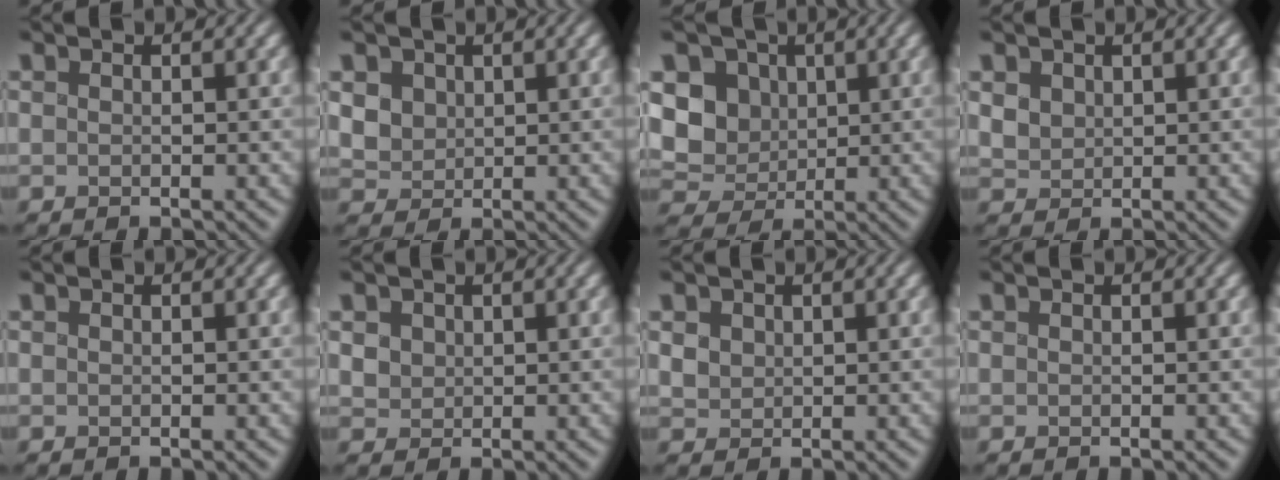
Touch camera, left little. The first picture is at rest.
{"total": 2.6, "force": [0.6, 2.2, 1.2], "torque": [-0.034, -0.007, 0.015]}
{"total": 6.0, "force": [0.7, 5.1, 3.0], "torque": [-0.069, 0.005, -0.002]}
{"total": 1.8, "force": [0.7, 1.5, 0.8], "torque": [-0.024, -0.002, 0.014]}
{"total": 0.0}
{"total": 1.5, "force": [0.4, 1.3, 0.5], "torque": [-0.018, -0.006, 0.012]}
{"total": 1.5, "force": [0.5, 1.3, 0.6], "torque": [-0.017, -0.003, 0.011]}
{"total": 0.0}